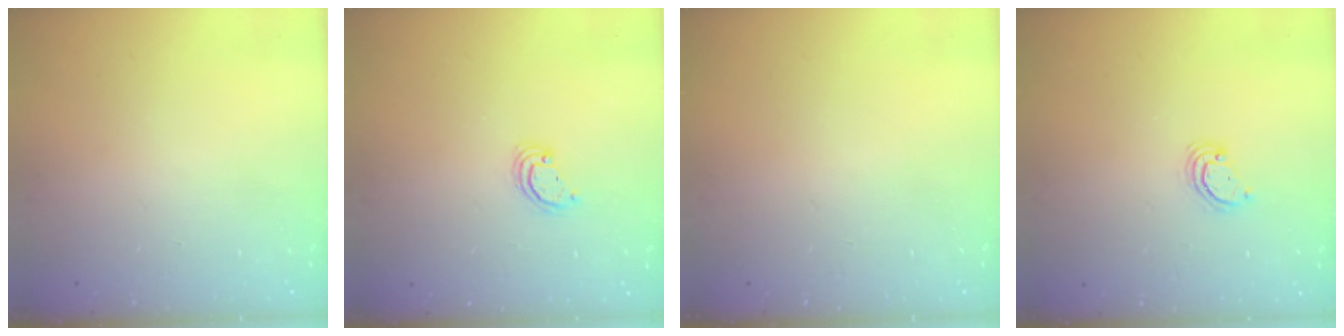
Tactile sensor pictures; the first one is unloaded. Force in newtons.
{"total": 2.5, "press": 2.5, "slide": 0.2}
{"total": 0.0}
{"total": 2.6, "press": 2.6, "slide": 0.3}